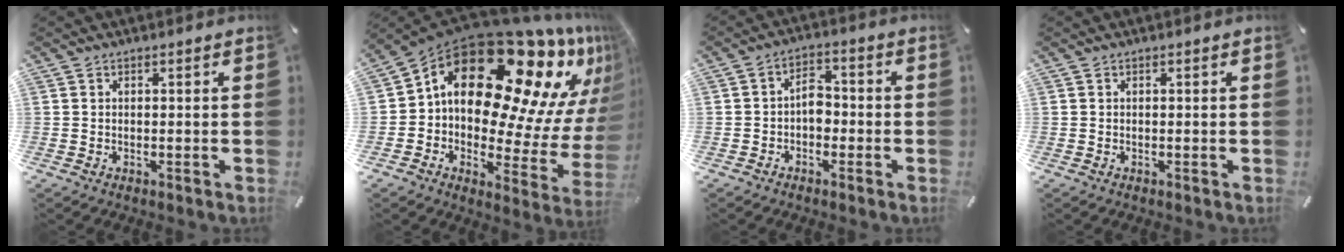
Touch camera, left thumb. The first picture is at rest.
{"total": 24.8, "force": [12.0, 13.3, 17.2], "torque": [-0.248, -0.119, 0.215]}
{"total": 5.1, "force": [-1.3, 3.4, 3.6], "torque": [-0.057, 0.015, -0.027]}
{"total": 0.0}